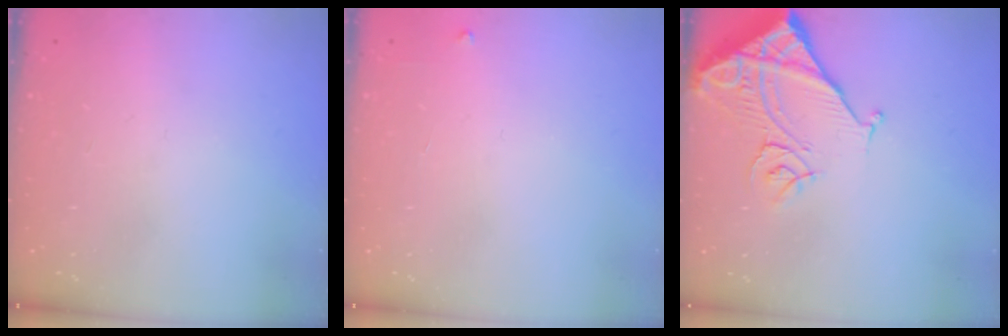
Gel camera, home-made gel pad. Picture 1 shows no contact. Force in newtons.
{"total": 2.3, "press": 2.3, "slide": 0.3}
{"total": 12.1, "press": 12.0, "slide": 1.6}